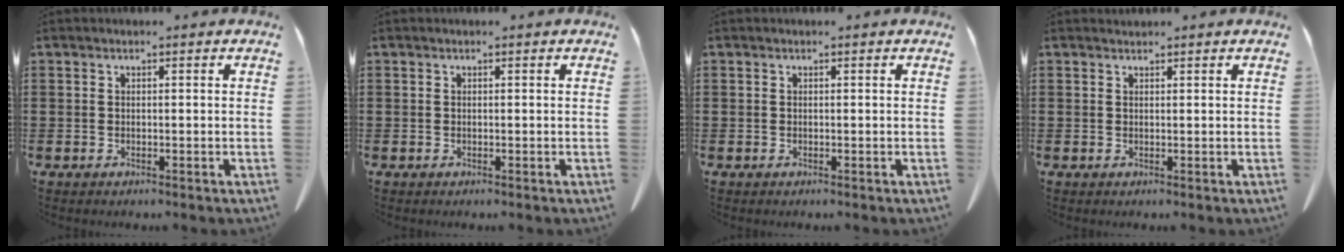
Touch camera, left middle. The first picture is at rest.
{"total": 0.0}
{"total": 0.0}
{"total": 0.6, "force": [0.5, 0.1, 0.1], "torque": [-0.005, 0.000, 0.011]}